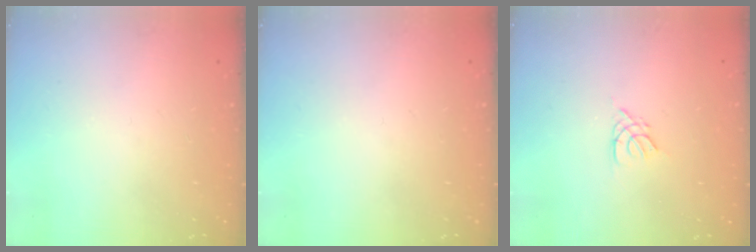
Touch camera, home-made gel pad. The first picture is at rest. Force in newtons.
{"total": 0.0}
{"total": 2.7, "press": 2.7, "slide": 0.5}